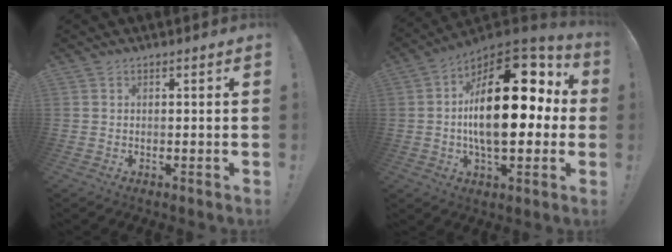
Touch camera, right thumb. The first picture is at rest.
{"total": 25.7, "force": [1.9, 12.7, 22.3], "torque": [-0.359, 0.001, 0.030]}